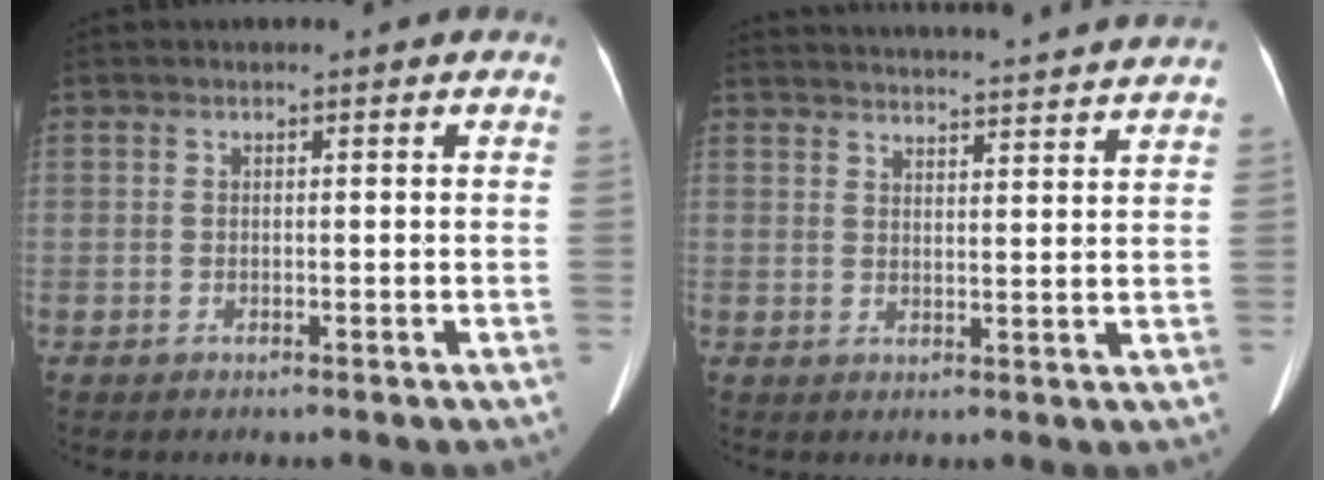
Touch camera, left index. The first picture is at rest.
{"total": 20.9, "force": [20.1, 0.2, 5.9], "torque": [-0.091, -0.005, 0.258]}